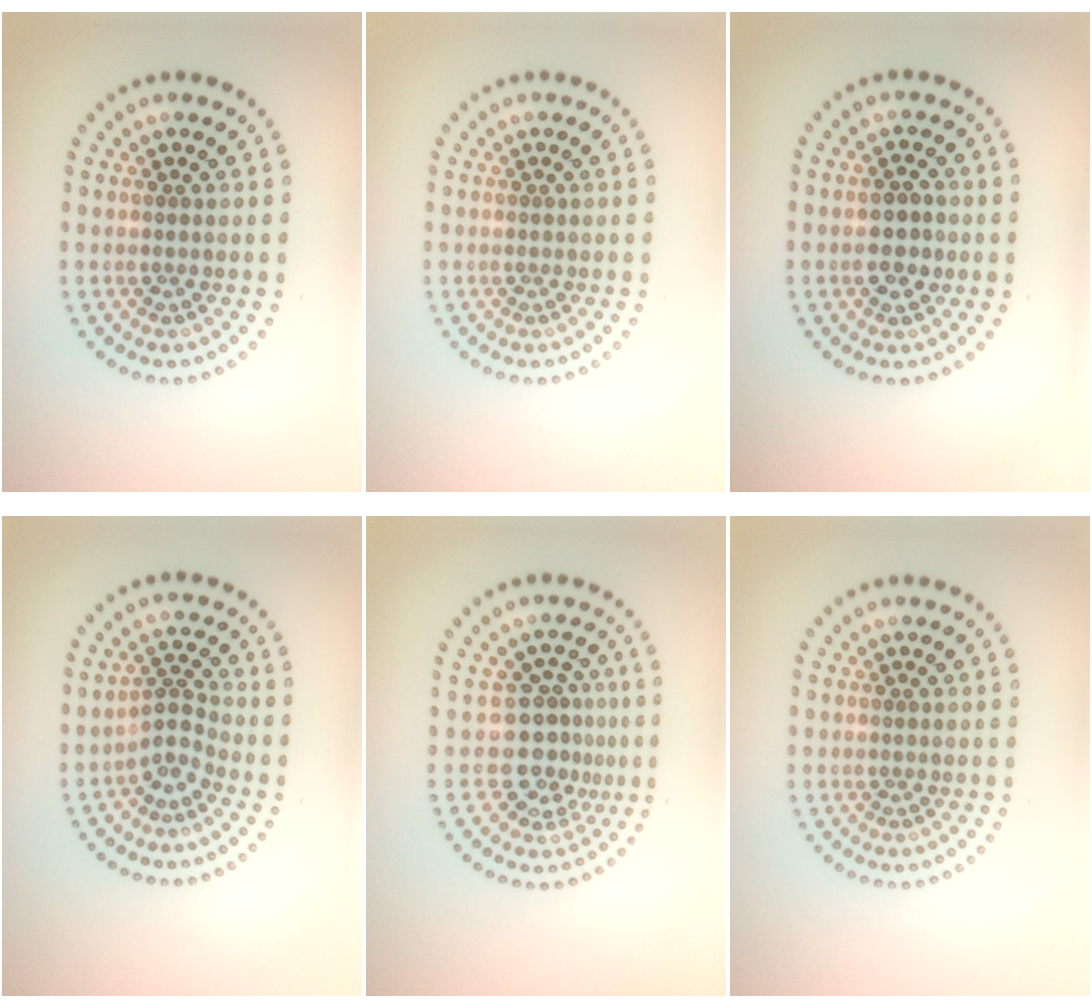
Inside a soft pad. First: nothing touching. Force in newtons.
{"total": 0.0}
{"total": 2.7, "press": 2.7, "slide": 0.2}
{"total": 2.5, "press": 1.6, "slide": 2.0}
{"total": 3.8, "press": 2.9, "slide": 2.5}
{"total": 0.0}